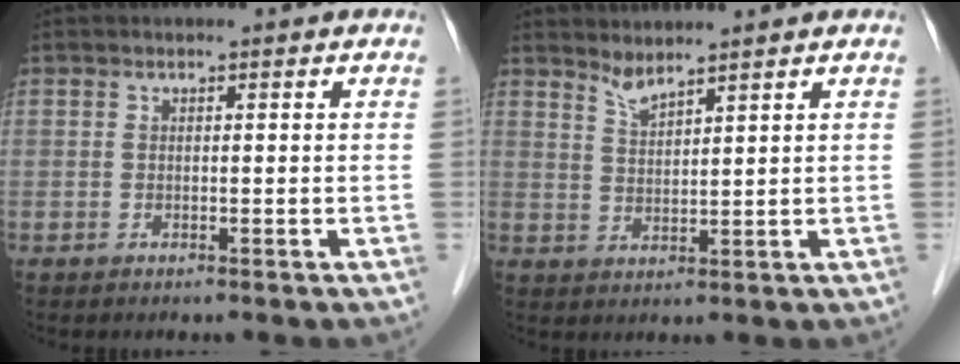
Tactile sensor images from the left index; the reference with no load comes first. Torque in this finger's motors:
{"motor_torque": [0.19, -0.12, 0.07, 0.02]}